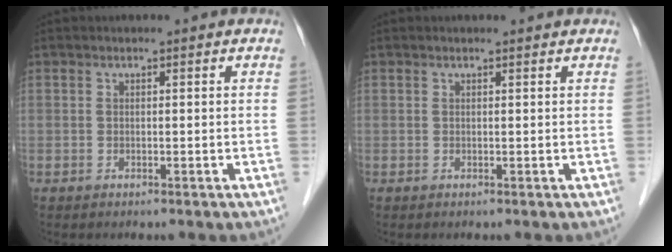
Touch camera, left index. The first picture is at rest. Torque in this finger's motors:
{"motor_torque": [0.15, -0.09, 0.06, 0.01]}